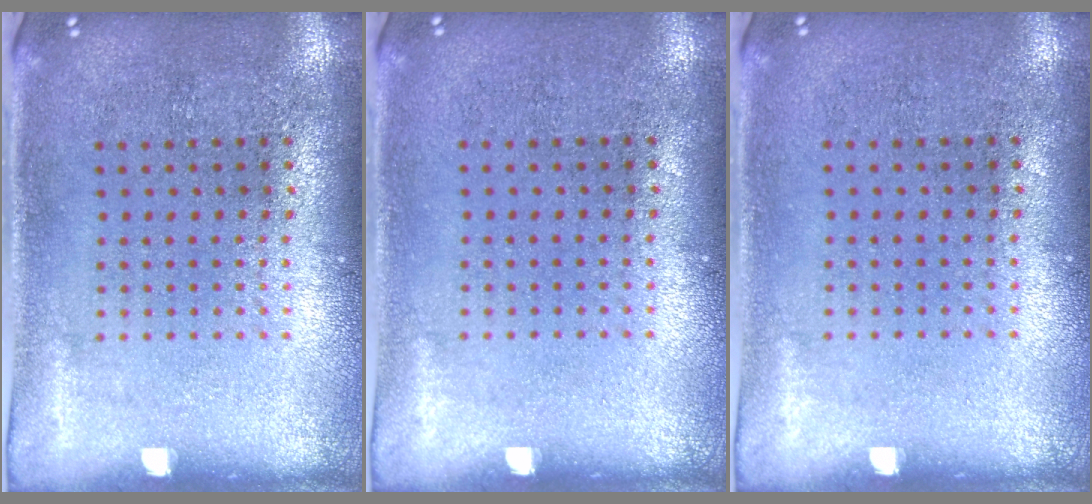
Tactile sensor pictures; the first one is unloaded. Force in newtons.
{"total": 0.0}
{"total": 0.0}